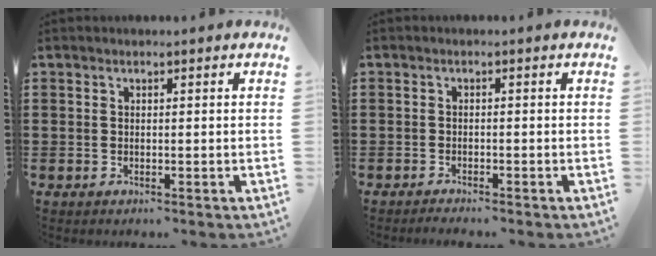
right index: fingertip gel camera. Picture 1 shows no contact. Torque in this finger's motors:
{"motor_torque": [0.95, 1.13, -0.23, -0.05]}